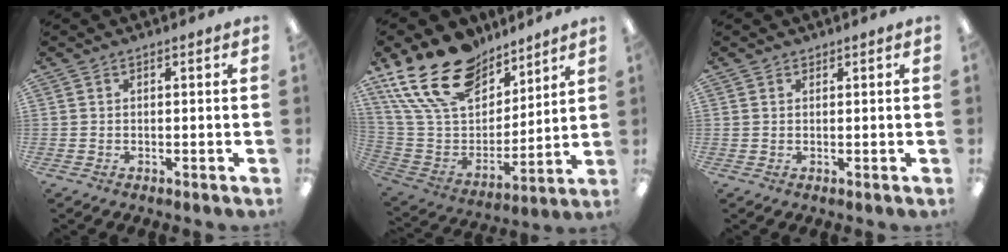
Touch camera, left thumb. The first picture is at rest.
{"total": 22.6, "force": [15.5, 12.3, 10.9], "torque": [-0.229, -0.084, 0.289]}
{"total": 0.8, "force": [0.7, 0.4, 0.1], "torque": [-0.002, 0.001, 0.014]}